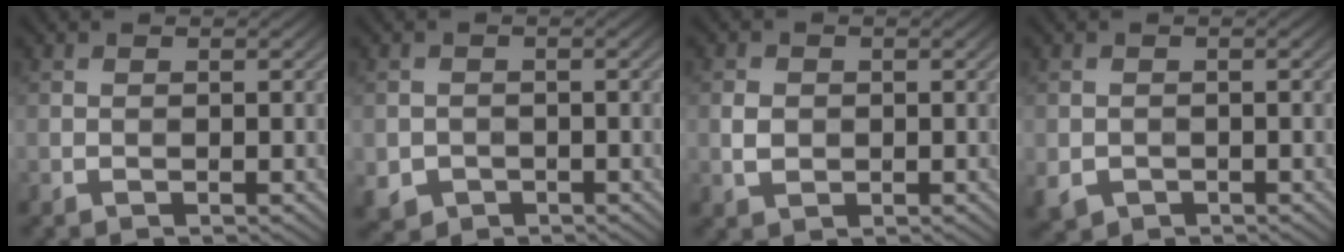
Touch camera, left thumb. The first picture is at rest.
{"total": 2.8, "force": [-1.3, 2.4, 0.8], "torque": [-0.025, -0.017, -0.025]}
{"total": 2.0, "force": [0.1, 1.7, 1.0], "torque": [-0.025, -0.006, -0.002]}
{"total": 2.4, "force": [-1.1, 2.0, 0.9], "torque": [-0.028, -0.017, -0.021]}